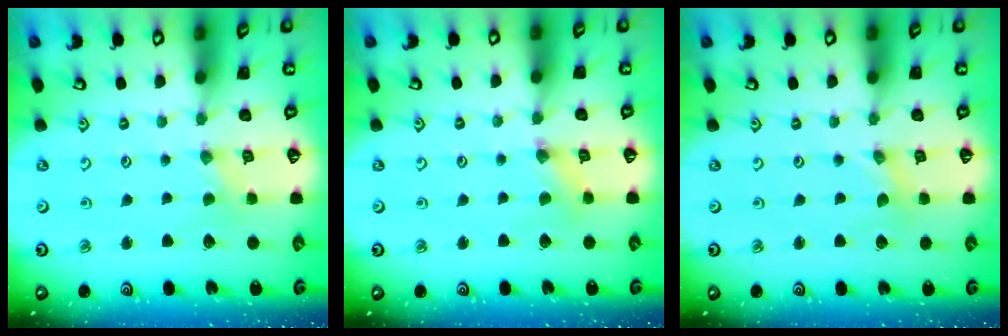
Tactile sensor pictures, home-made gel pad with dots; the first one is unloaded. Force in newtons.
{"total": 1.1, "press": 1.0, "slide": 0.3}
{"total": 0.0}